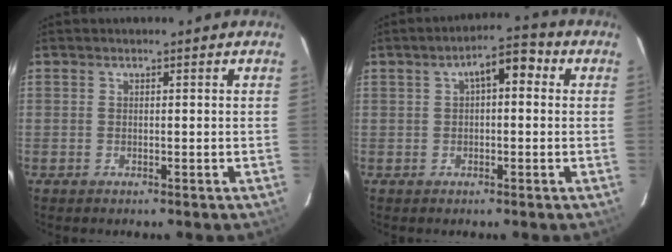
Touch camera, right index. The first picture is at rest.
{"total": 5.8, "force": [1.3, 2.7, 5.0], "torque": [-0.080, 0.026, 0.021]}